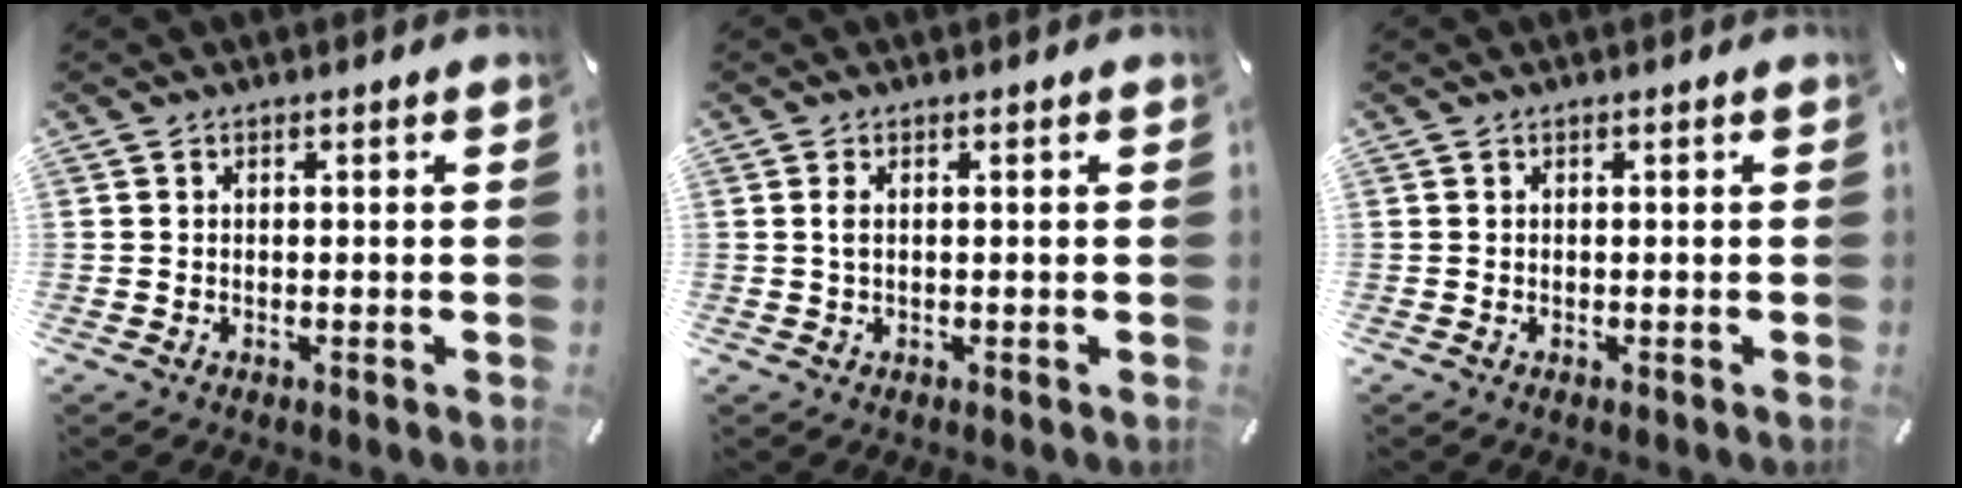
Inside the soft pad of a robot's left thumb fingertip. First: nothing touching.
{"total": 1.4, "force": [0.2, 0.5, 1.4], "torque": [-0.027, 0.002, 0.001]}
{"total": 0.0}